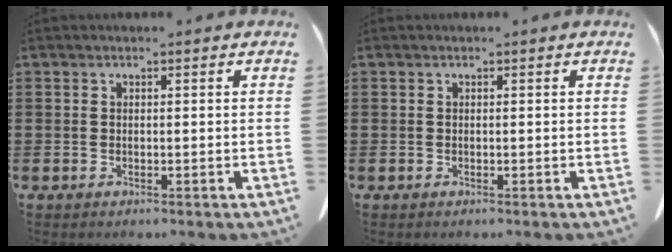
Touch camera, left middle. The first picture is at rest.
{"total": 0.0}